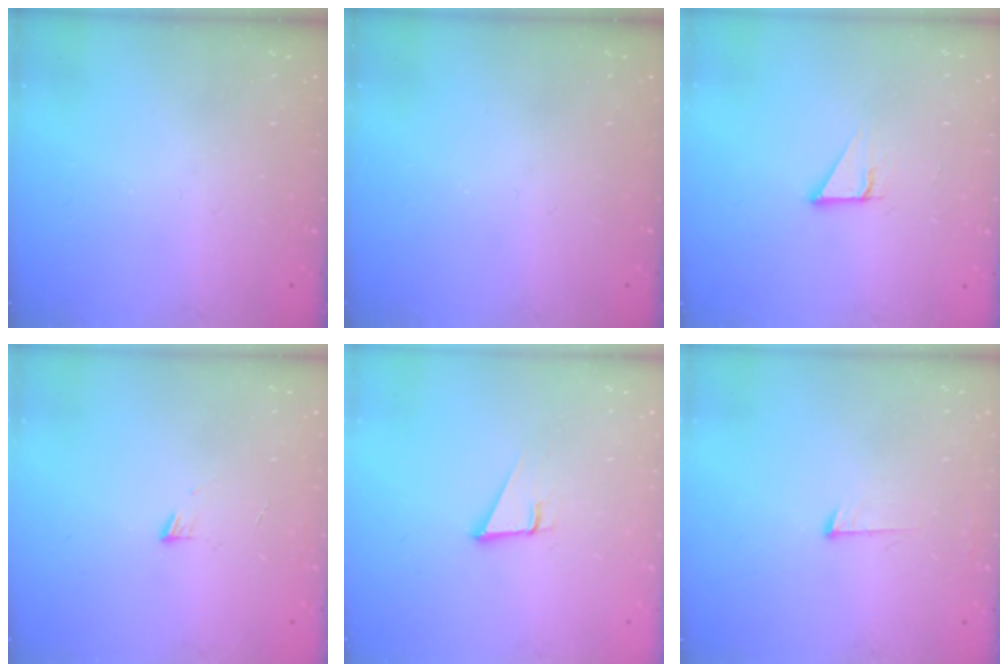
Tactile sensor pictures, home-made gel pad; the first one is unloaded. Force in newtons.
{"total": 0.0}
{"total": 2.9, "press": 2.9, "slide": 0.1}
{"total": 3.5, "press": 3.4, "slide": 0.4}
{"total": 4.4, "press": 3.8, "slide": 2.3}
{"total": 6.1, "press": 6.1, "slide": 0.6}